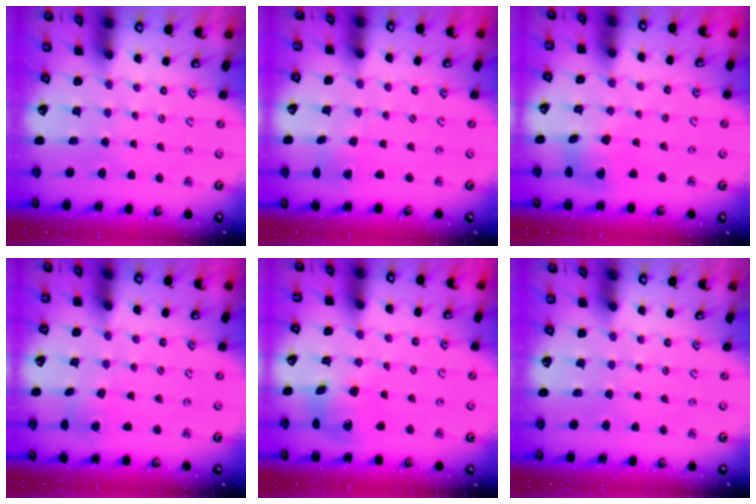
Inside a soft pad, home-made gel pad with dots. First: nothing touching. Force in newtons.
{"total": 0.6, "press": 0.6, "slide": 0.1}
{"total": 11.9, "press": 11.8, "slide": 1.4}
{"total": 0.7, "press": 0.7, "slide": 0.1}
{"total": 12.5, "press": 12.4, "slide": 1.7}
{"total": 0.0}